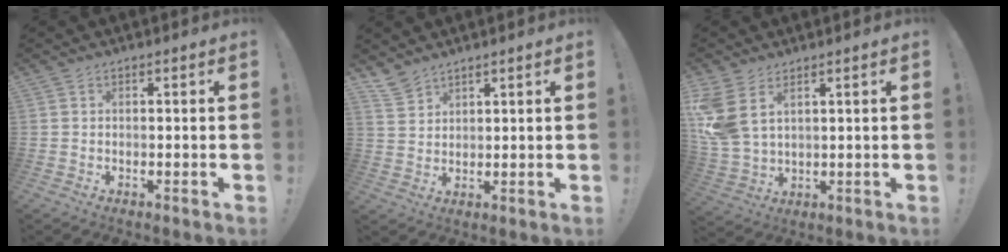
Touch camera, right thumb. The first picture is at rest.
{"total": 5.3, "force": [4.5, 2.5, 1.3], "torque": [-0.022, -0.031, 0.087]}
{"total": 9.8, "force": [4.8, 5.7, 6.3], "torque": [-0.133, -0.021, 0.095]}